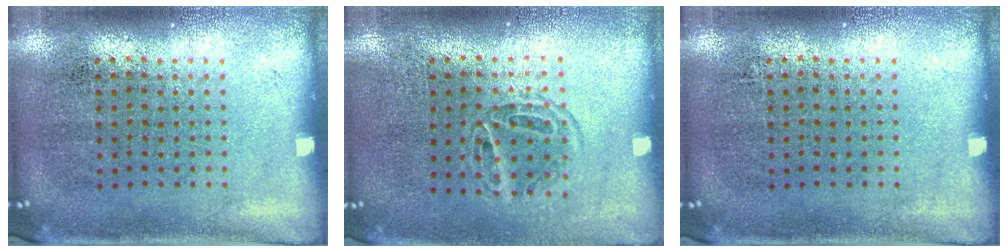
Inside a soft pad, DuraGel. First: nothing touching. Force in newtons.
{"total": 1.1, "press": 1.0, "slide": 0.5}
{"total": 0.0}